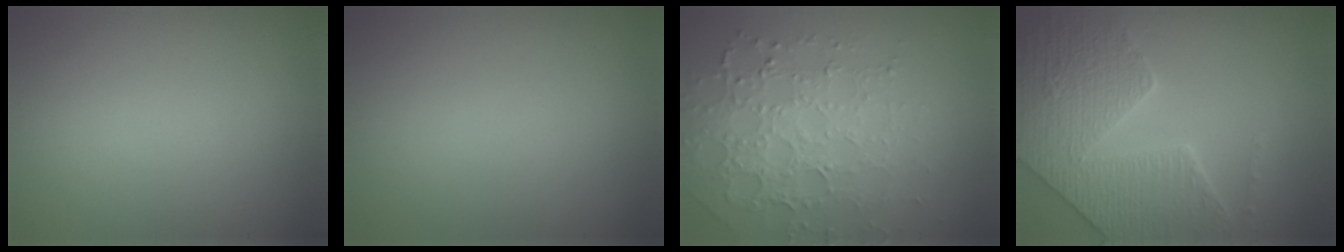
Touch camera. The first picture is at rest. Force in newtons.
{"total": 0.0}
{"total": 4.9, "press": 4.3, "slide": 2.5}
{"total": 8.3, "press": 6.1, "slide": 5.7}